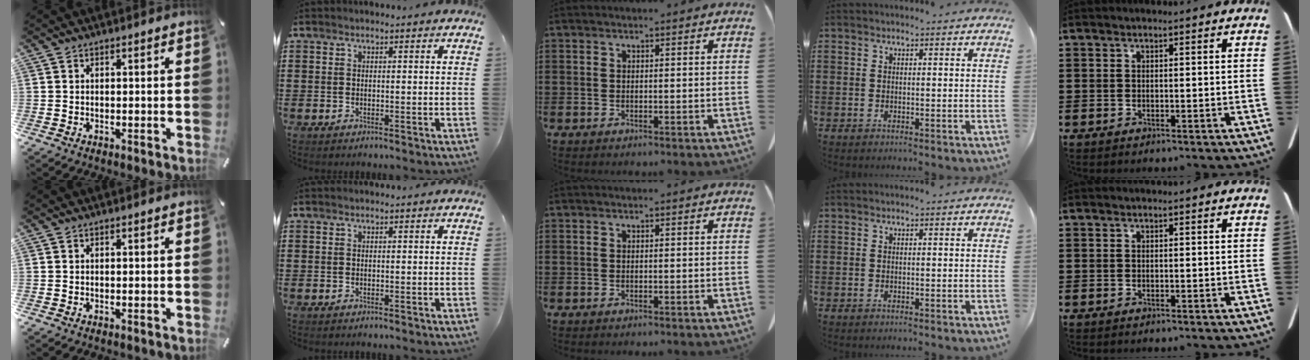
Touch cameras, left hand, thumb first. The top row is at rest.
{}